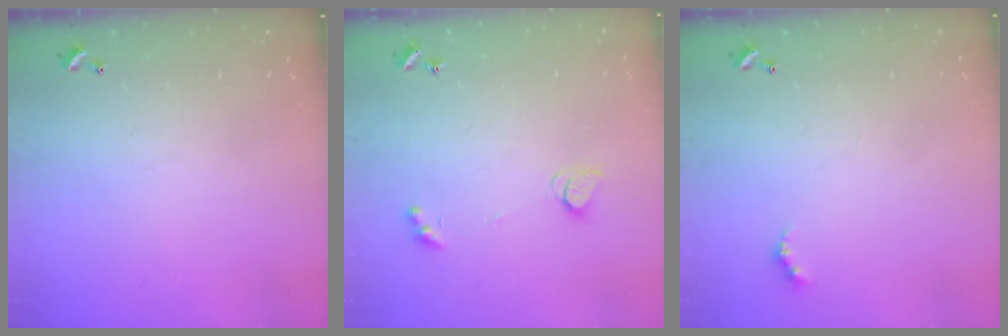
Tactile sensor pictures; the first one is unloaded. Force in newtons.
{"total": 2.1, "press": 2.1, "slide": 0.4}
{"total": 3.4, "press": 3.3, "slide": 0.6}